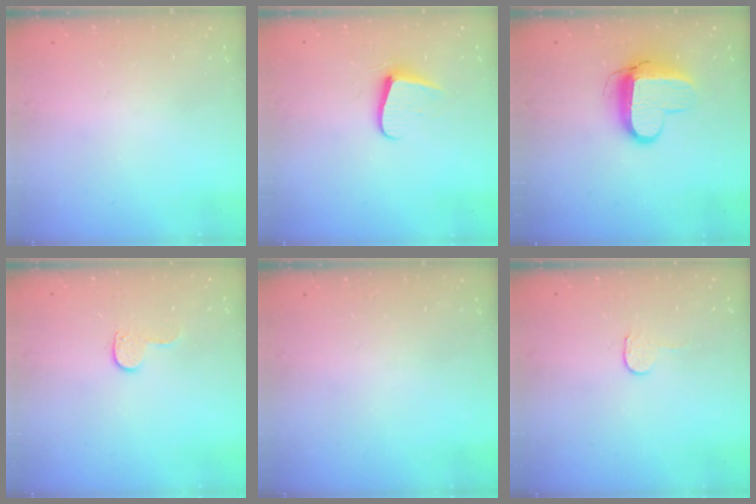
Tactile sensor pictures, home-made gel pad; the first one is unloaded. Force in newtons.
{"total": 7.2, "press": 7.2, "slide": 0.5}
{"total": 10.3, "press": 10.3, "slide": 1.2}
{"total": 6.9, "press": 6.9, "slide": 0.5}
{"total": 0.0}
{"total": 2.3, "press": 2.3, "slide": 0.2}